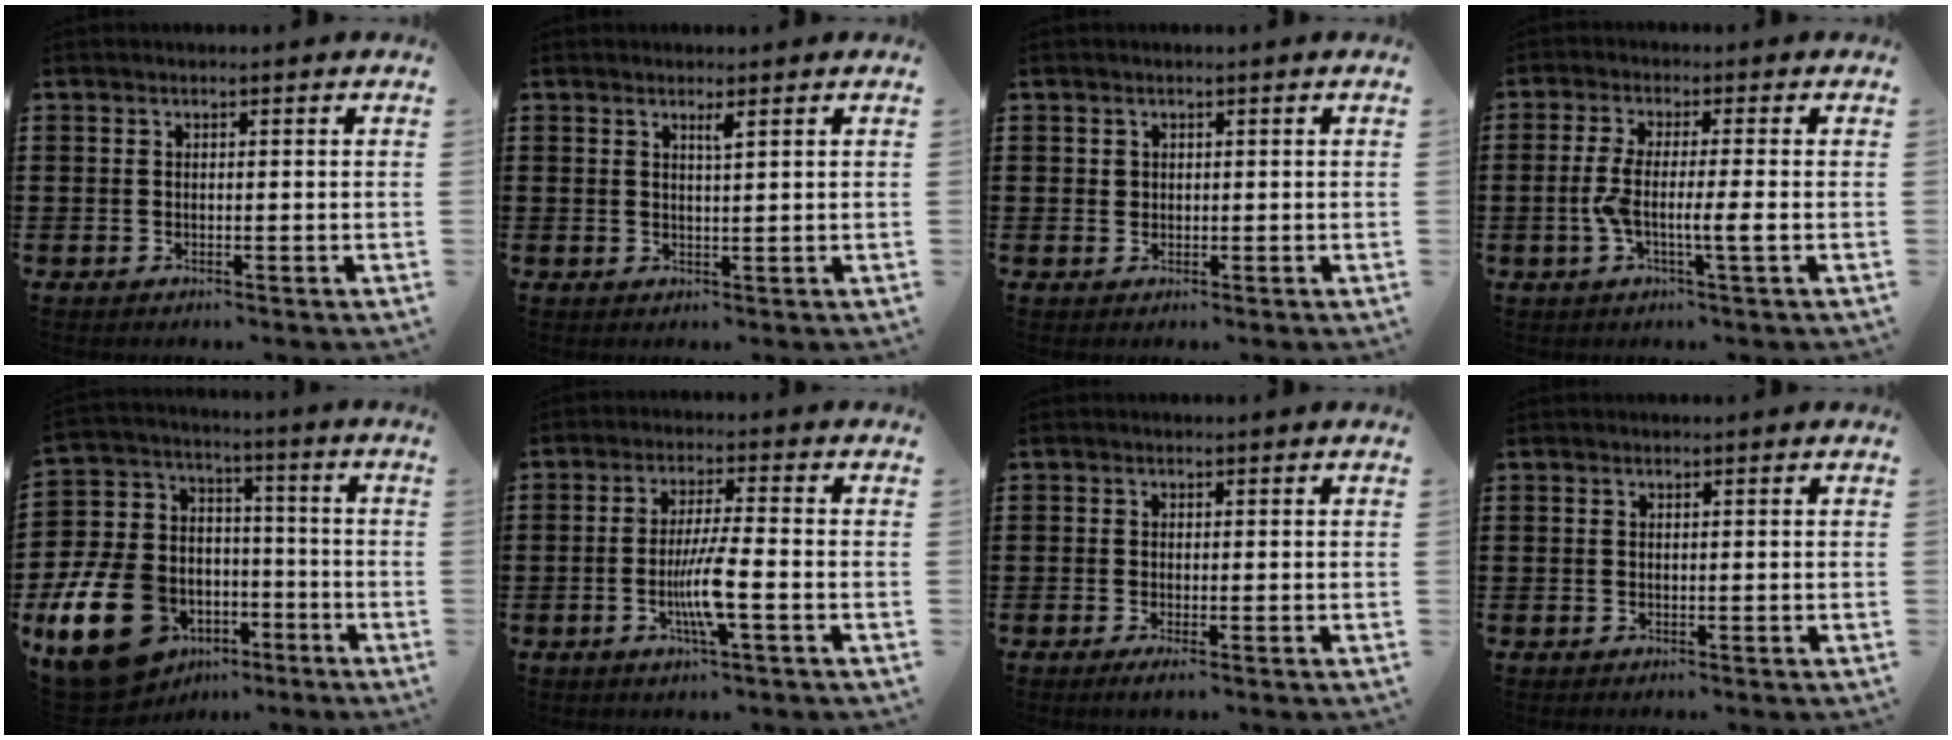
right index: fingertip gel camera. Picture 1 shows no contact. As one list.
[{"total": 1.4, "force": [1.0, 0.0, 1.1], "torque": [-0.022, -0.002, 0.016]}, {"total": 0.9, "force": [0.4, 0.7, 0.2], "torque": [-0.006, 0.002, 0.009]}, {"total": 6.0, "force": [-1.5, 0.4, 5.8], "torque": [-0.123, -0.013, -0.034]}, {"total": 17.1, "force": [-7.7, 12.3, 9.1], "torque": [-0.217, 0.037, -0.131]}, {"total": 6.9, "force": [-2.1, 0.5, 6.5], "torque": [-0.130, -0.014, -0.043]}, {"total": 0.7, "force": [-0.5, -0.1, 0.5], "torque": [-0.011, -0.007, -0.006]}, {"total": 0.0}]